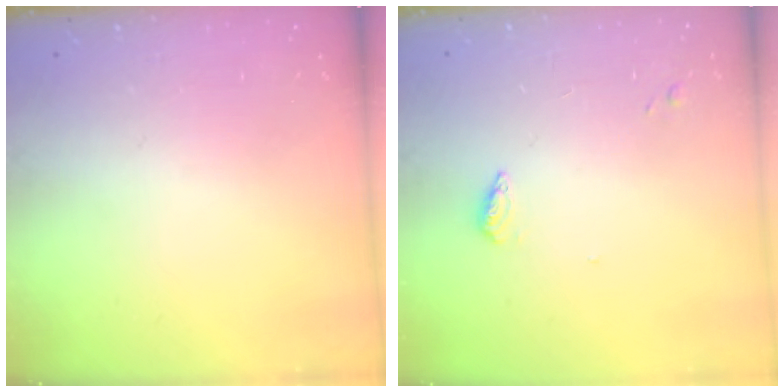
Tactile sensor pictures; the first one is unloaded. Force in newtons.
{"total": 3.9, "press": 3.9, "slide": 0.5}